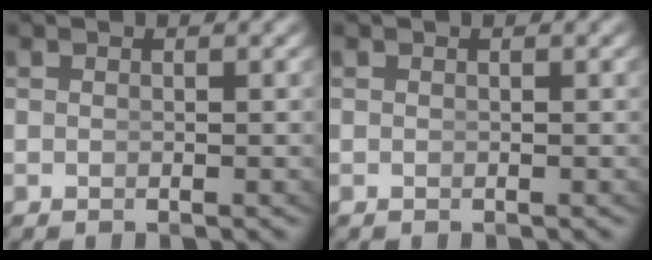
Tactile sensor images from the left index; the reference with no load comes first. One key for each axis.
{"total": 0.0}